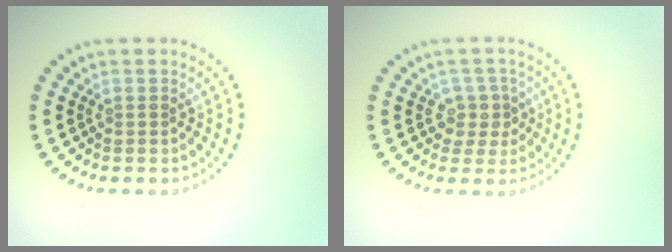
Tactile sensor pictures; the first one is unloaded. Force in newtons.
{"total": 2.2, "press": 1.9, "slide": 1.1}